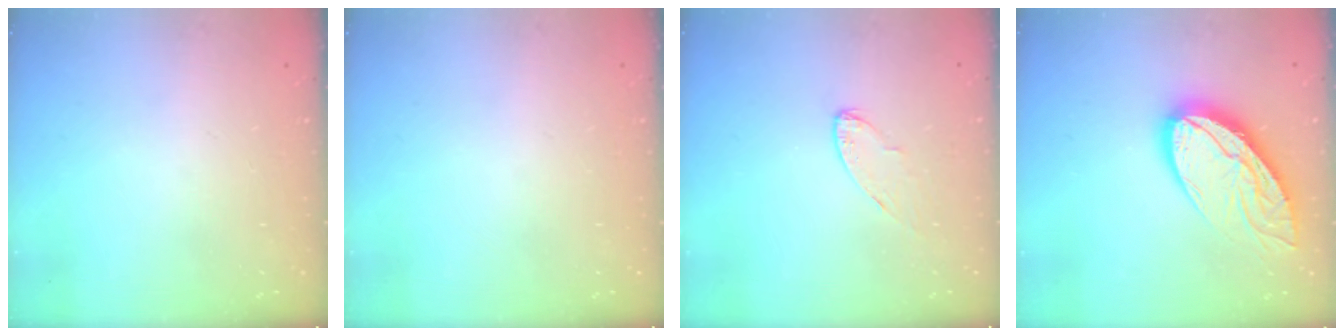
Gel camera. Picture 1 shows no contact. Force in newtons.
{"total": 0.0}
{"total": 4.1, "press": 4.0, "slide": 0.5}
{"total": 16.8, "press": 16.7, "slide": 1.7}